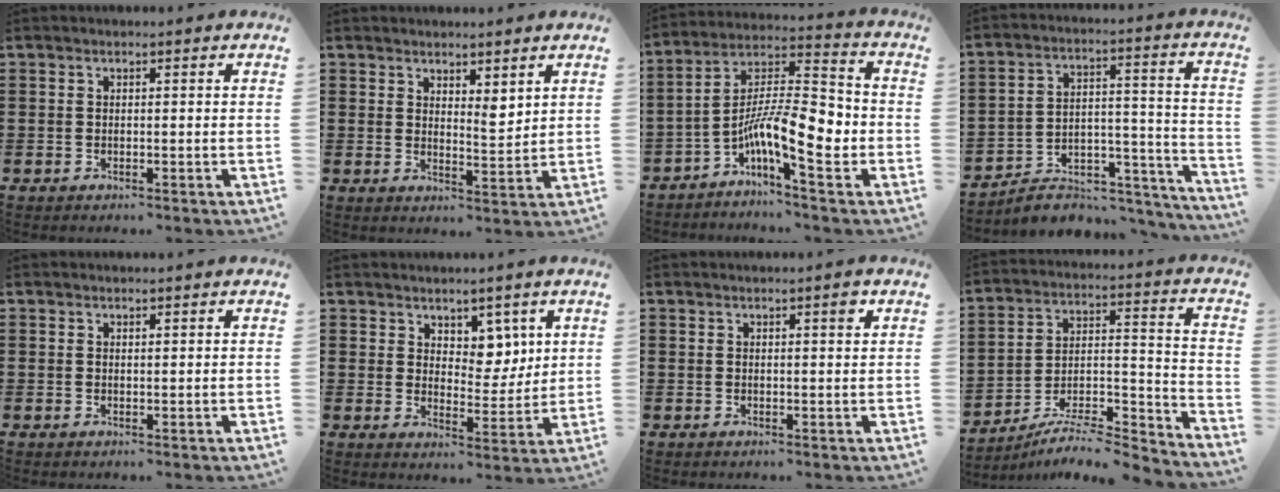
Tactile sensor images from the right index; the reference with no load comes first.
{"total": 3.3, "force": [2.9, 1.2, 1.1], "torque": [-0.012, -0.009, 0.050]}
{"total": 11.4, "force": [-4.4, 2.9, 10.1], "torque": [-0.205, -0.008, -0.084]}
{"total": 6.5, "force": [-5.8, 2.2, 2.1], "torque": [-0.029, 0.013, -0.105]}
{"total": 0.6, "force": [0.4, 0.3, 0.2], "torque": [-0.005, 0.001, 0.008]}
{"total": 5.6, "force": [3.8, 3.8, 1.4], "torque": [-0.033, -0.006, 0.066]}
{"total": 1.6, "force": [0.9, 0.2, 1.3], "torque": [-0.018, 0.001, 0.013]}
{"total": 6.9, "force": [-6.1, 1.5, 3.0], "torque": [-0.040, 0.007, -0.117]}